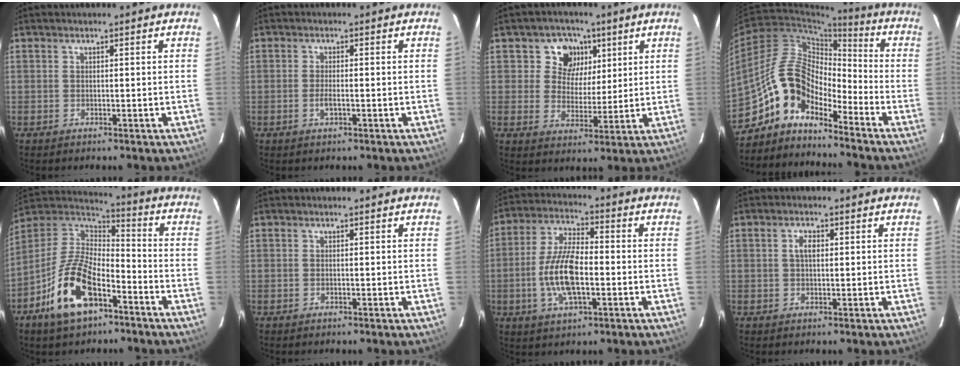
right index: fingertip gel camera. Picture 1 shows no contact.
{"total": 2.0, "force": [-0.8, 0.5, 1.8], "torque": [-0.036, -0.002, -0.014]}
{"total": 7.9, "force": [3.1, 6.9, 2.1], "torque": [-0.035, 0.001, 0.049]}
{"total": 11.0, "force": [-8.3, 5.5, 4.8], "torque": [-0.086, 0.034, -0.172]}
{"total": 16.6, "force": [-8.6, 7.9, 11.8], "torque": [-0.245, -0.004, -0.158]}
{"total": 0.0}
{"total": 11.8, "force": [-2.6, 4.6, 10.6], "torque": [-0.217, 0.001, -0.050]}
{"total": 2.4, "force": [0.5, 1.3, 2.0], "torque": [-0.038, 0.006, 0.008]}